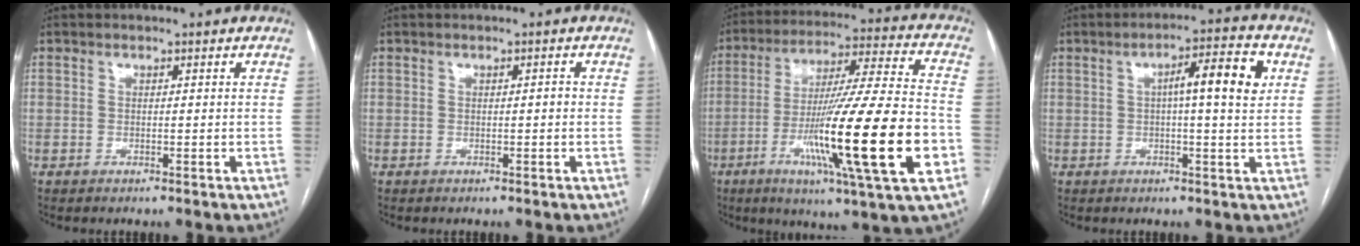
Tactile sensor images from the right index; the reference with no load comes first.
{"total": 0.7, "force": [-0.1, 0.2, 0.6], "torque": [-0.008, 0.002, -0.001]}
{"total": 25.1, "force": [-7.0, 0.2, 24.1], "torque": [-0.388, -0.030, -0.123]}
{"total": 7.9, "force": [1.6, 0.8, 7.6], "torque": [-0.116, 0.015, 0.020]}